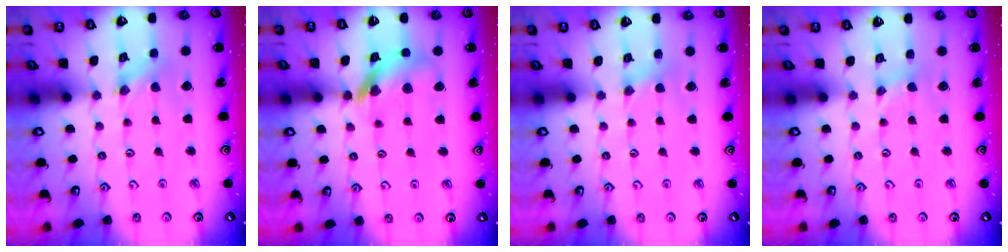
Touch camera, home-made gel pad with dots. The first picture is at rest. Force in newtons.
{"total": 12.0, "press": 11.9, "slide": 1.6}
{"total": 2.8, "press": 2.8, "slide": 0.4}
{"total": 1.0, "press": 1.0, "slide": 0.2}